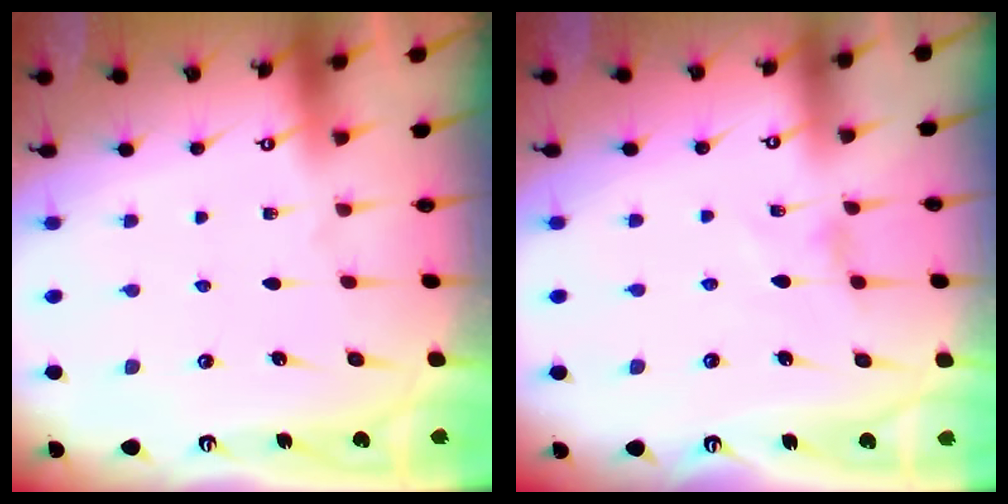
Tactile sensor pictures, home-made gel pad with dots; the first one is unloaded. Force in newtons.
{"total": 1.1, "press": 1.0, "slide": 0.3}